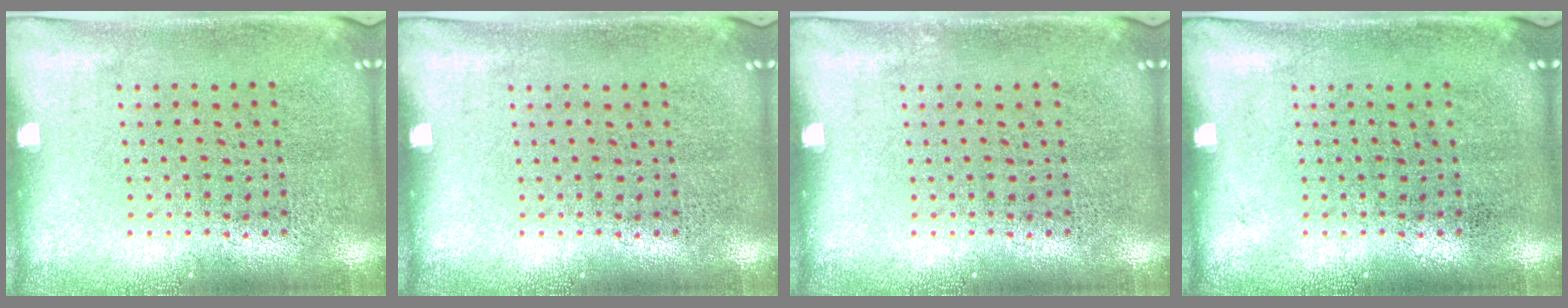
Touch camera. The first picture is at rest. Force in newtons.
{"total": 0.0}
{"total": 0.0}
{"total": 0.0}